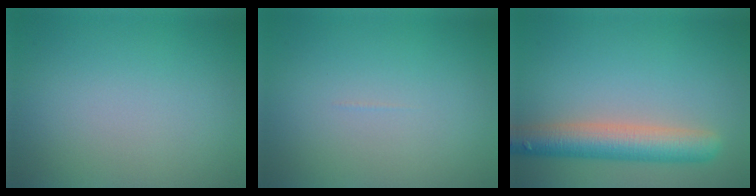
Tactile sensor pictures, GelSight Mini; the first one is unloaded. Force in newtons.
{"total": 0.0}
{"total": 6.1, "press": 6.1, "slide": 0.5}